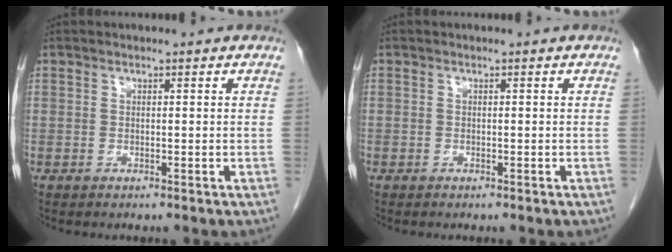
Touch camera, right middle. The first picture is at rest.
{"total": 0.0}